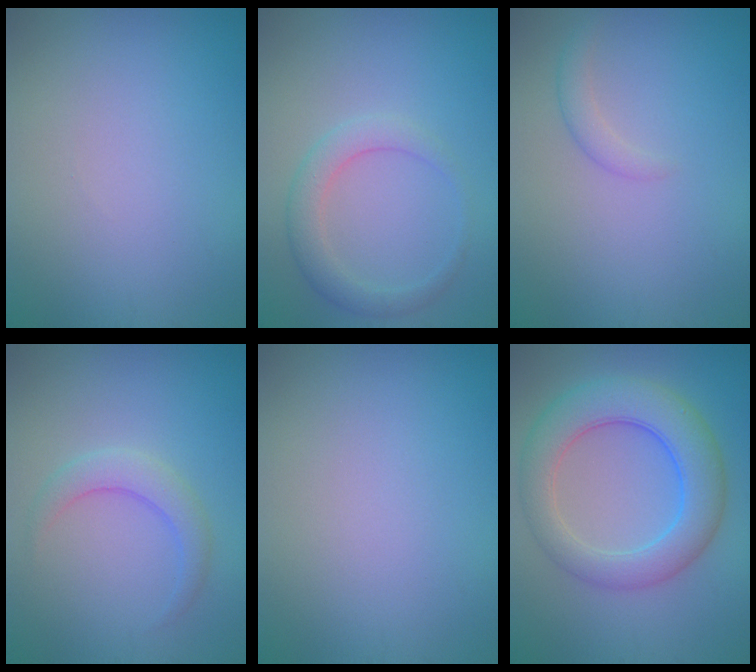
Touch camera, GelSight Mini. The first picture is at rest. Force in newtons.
{"total": 2.8, "press": 2.8, "slide": 0.3}
{"total": 1.4, "press": 1.3, "slide": 0.1}
{"total": 2.4, "press": 2.4, "slide": 0.0}
{"total": 0.0}
{"total": 6.8, "press": 6.8, "slide": 0.3}